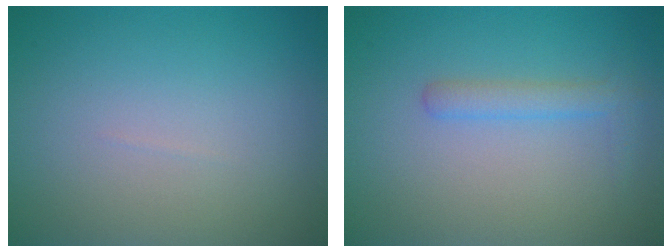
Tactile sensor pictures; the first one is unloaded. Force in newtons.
{"total": 1.9, "press": 1.9, "slide": 0.2}